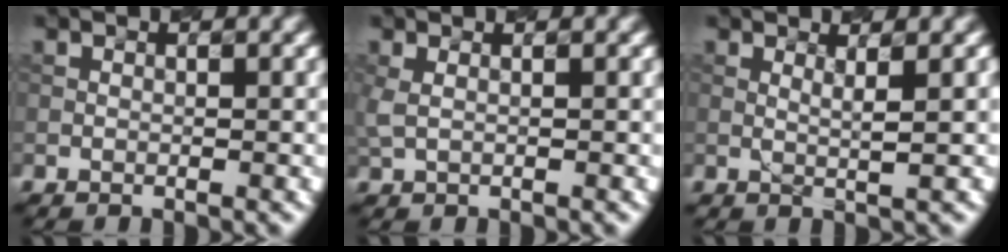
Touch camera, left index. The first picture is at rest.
{"total": 1.2, "force": [0.5, 0.4, 1.0], "torque": [-0.024, 0.006, 0.007]}
{"total": 1.6, "force": [0.6, 0.4, 1.4], "torque": [-0.021, 0.001, 0.004]}